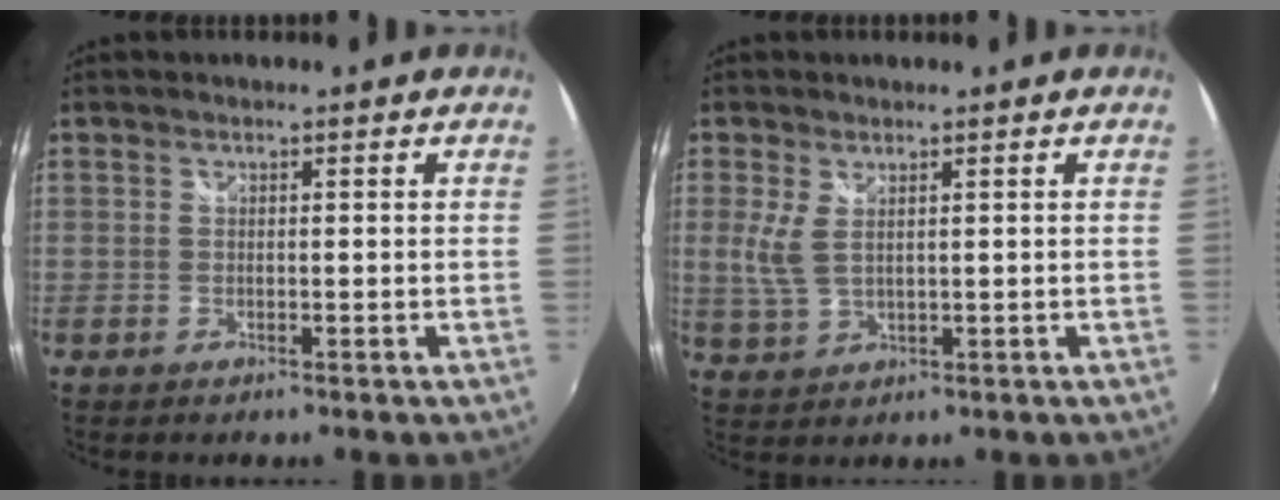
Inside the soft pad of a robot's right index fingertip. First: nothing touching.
{"total": 4.3, "force": [1.2, 1.9, 3.7], "torque": [-0.082, -0.002, 0.027]}